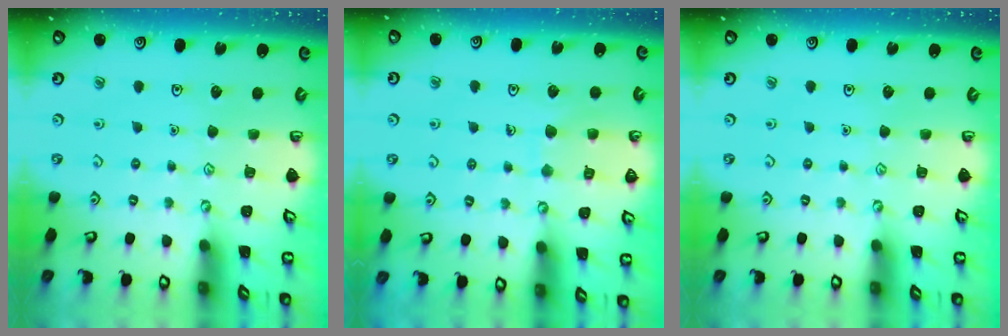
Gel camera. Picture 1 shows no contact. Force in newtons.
{"total": 7.2, "press": 7.2, "slide": 0.5}
{"total": 0.0}